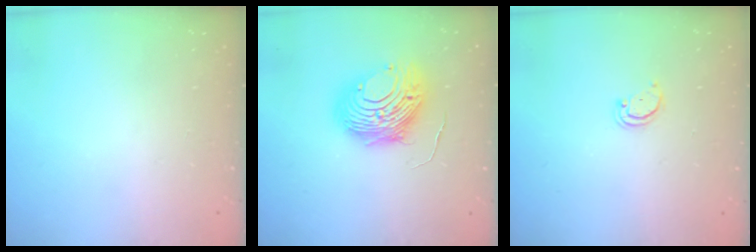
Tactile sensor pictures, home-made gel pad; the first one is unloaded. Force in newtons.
{"total": 13.0, "press": 12.9, "slide": 1.4}
{"total": 2.1, "press": 2.1, "slide": 0.2}